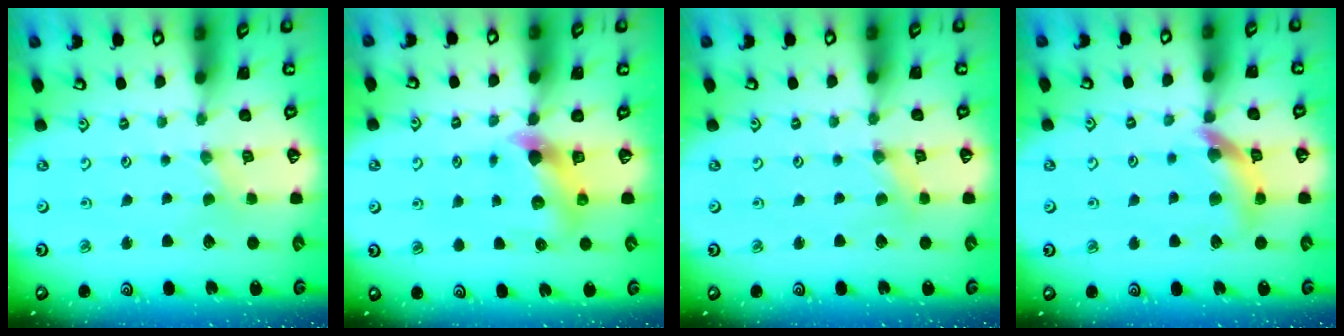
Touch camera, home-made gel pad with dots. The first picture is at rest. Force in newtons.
{"total": 6.9, "press": 6.9, "slide": 0.5}
{"total": 0.0}
{"total": 12.6, "press": 12.5, "slide": 1.5}